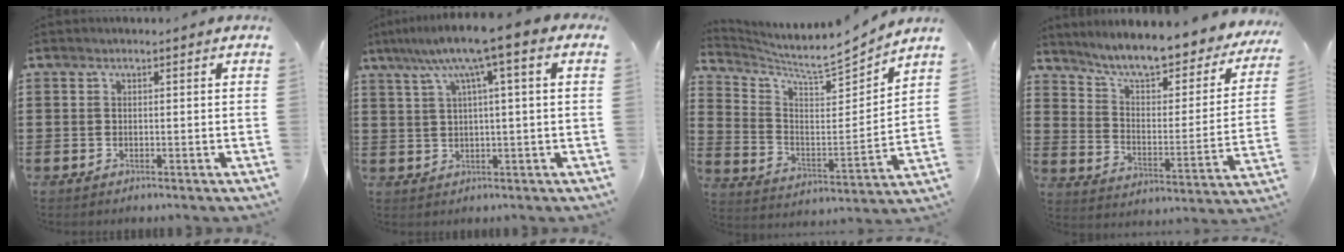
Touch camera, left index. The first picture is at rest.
{"total": 7.9, "force": [3.1, 0.2, 7.2], "torque": [-0.146, -0.002, 0.048]}
{"total": 6.3, "force": [5.8, 1.0, 2.3], "torque": [-0.074, -0.047, 0.091]}
{"total": 7.7, "force": [7.0, 0.6, 3.2], "torque": [-0.084, -0.052, 0.114]}